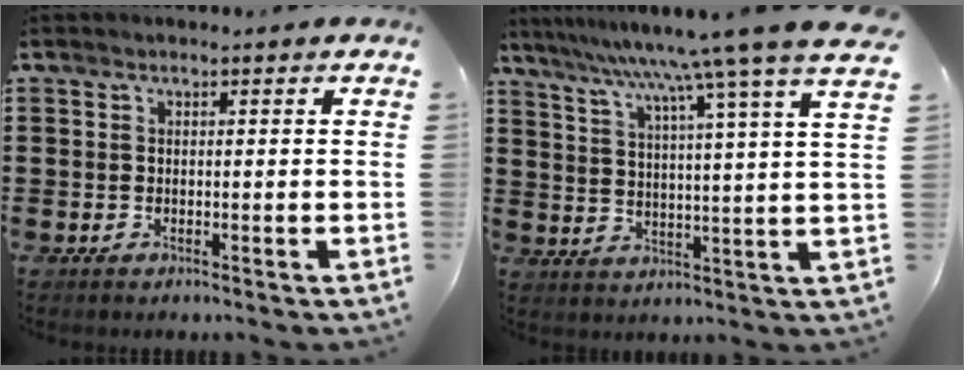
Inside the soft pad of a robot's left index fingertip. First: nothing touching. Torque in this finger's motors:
{"motor_torque": [0.80, -0.85, 0.41, 0.21]}